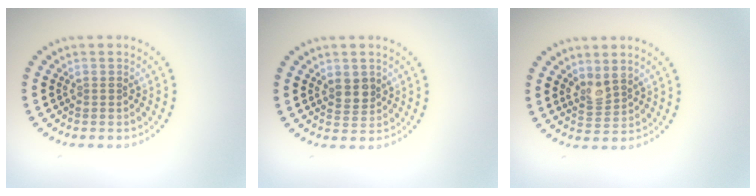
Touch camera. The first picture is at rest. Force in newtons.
{"total": 1.8, "press": 1.7, "slide": 0.7}
{"total": 2.0, "press": 1.7, "slide": 1.1}